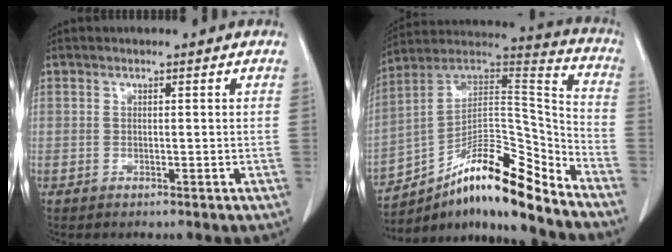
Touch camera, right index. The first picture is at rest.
{"total": 19.0, "force": [-13.5, 3.1, 13.0], "torque": [-0.218, 0.035, -0.230]}